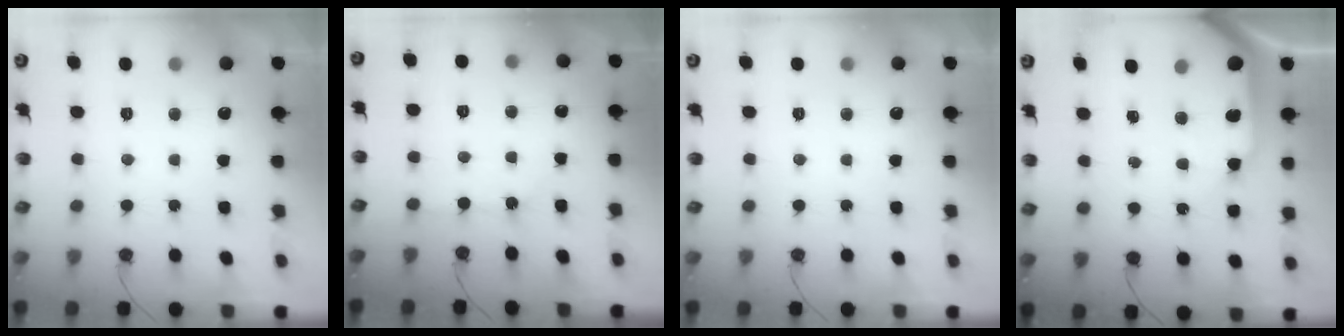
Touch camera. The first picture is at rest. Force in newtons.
{"total": 2.5, "press": 2.5, "slide": 0.4}
{"total": 0.0}
{"total": 11.0, "press": 10.9, "slide": 1.5}